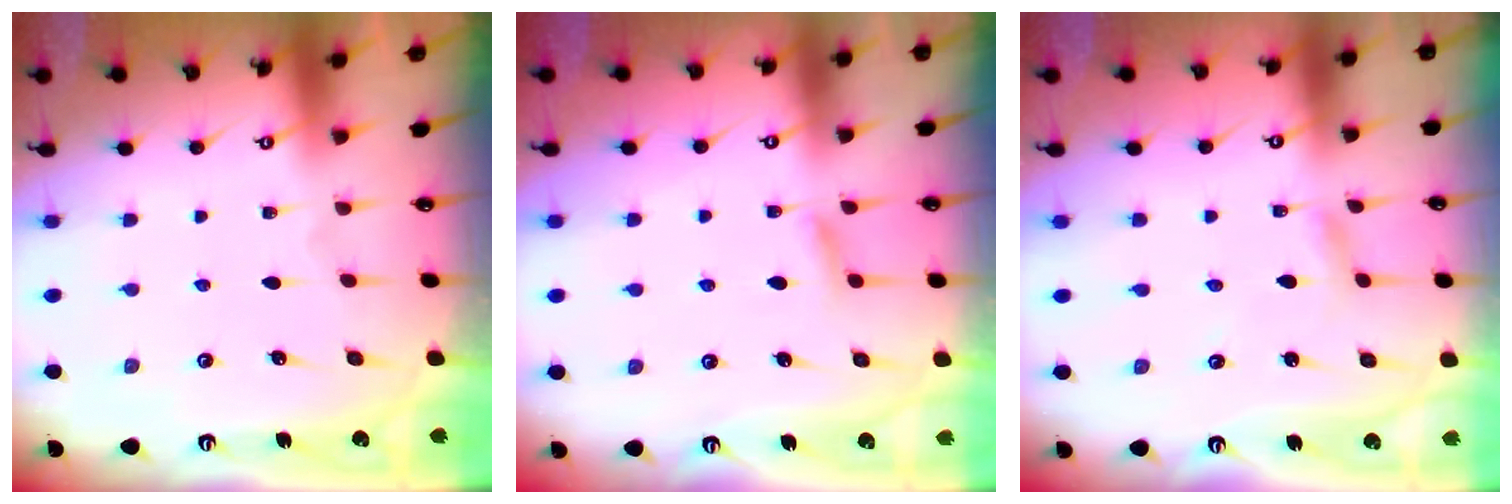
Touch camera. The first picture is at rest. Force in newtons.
{"total": 5.5, "press": 5.4, "slide": 0.9}
{"total": 3.0, "press": 3.0, "slide": 0.3}